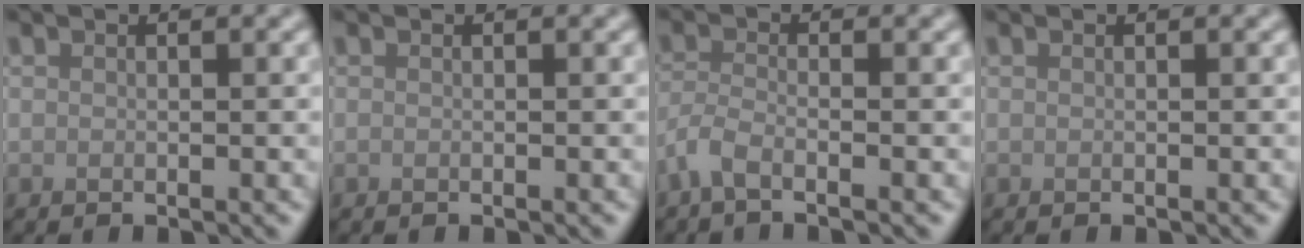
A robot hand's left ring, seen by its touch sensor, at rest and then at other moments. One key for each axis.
{"total": 0.0}
{"total": 2.2, "fx": -1.6, "fy": 0.5, "fz": 1.4, "tx": -0.033, "ty": -0.004, "tz": -0.043}
{"total": 0.0}